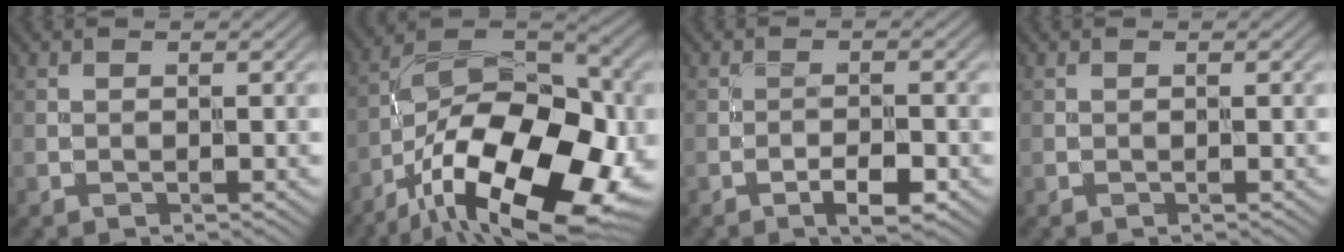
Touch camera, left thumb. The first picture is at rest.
{"total": 20.1, "force": [-9.3, 9.6, 15.0], "torque": [-0.245, -0.011, -0.153]}
{"total": 3.1, "force": [-1.8, 0.9, 2.4], "torque": [-0.041, 0.004, -0.032]}
{"total": 0.0}